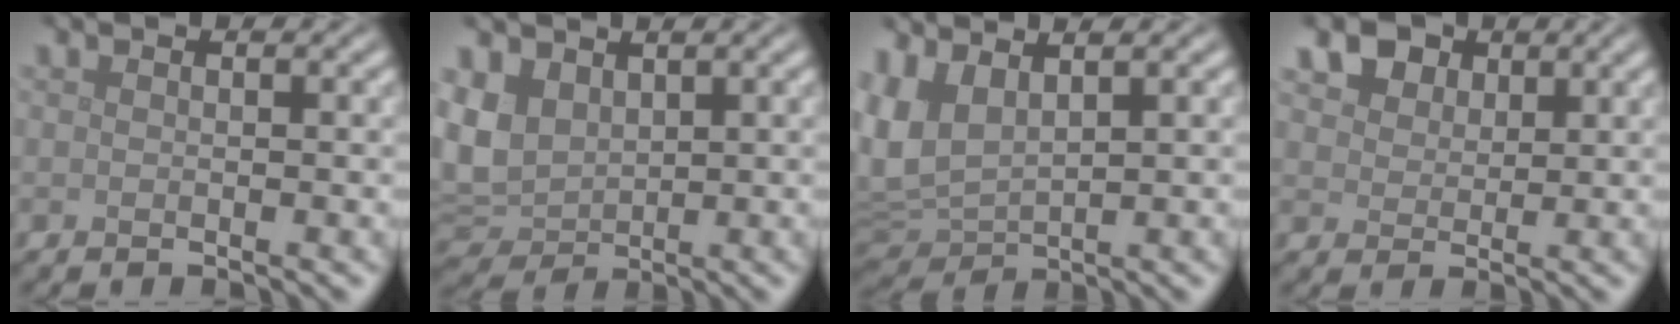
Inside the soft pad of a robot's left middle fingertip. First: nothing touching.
{"total": 5.4, "force": [1.6, 4.0, 3.2], "torque": [-0.091, -0.002, 0.028]}
{"total": 4.7, "force": [2.2, 2.3, 3.4], "torque": [-0.092, 0.003, 0.046]}
{"total": 7.0, "force": [4.4, 4.4, 3.1], "torque": [-0.081, 0.011, 0.069]}